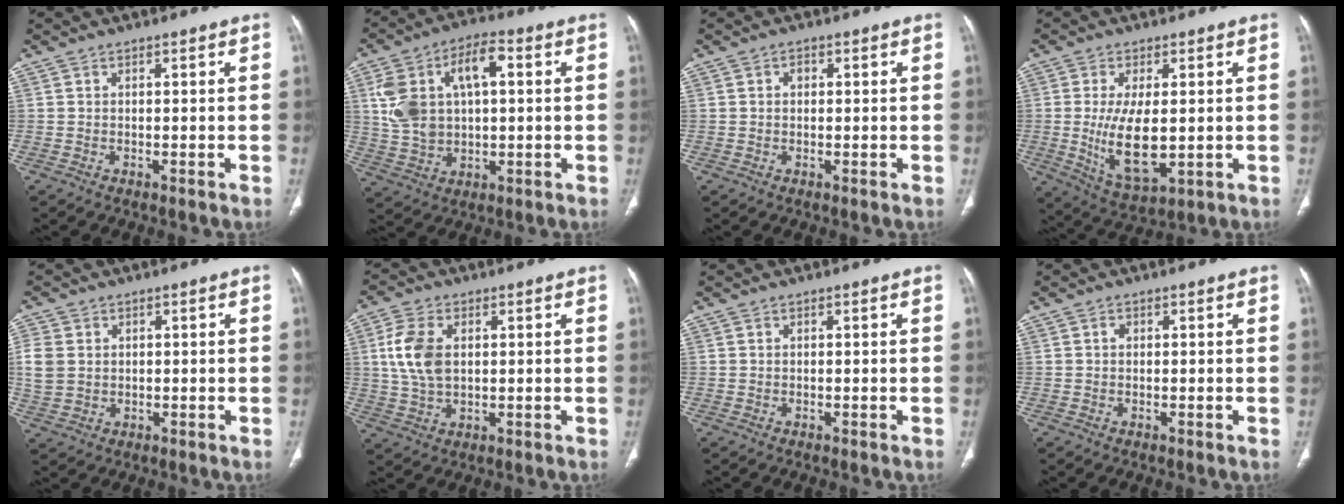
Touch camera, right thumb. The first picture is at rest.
{"total": 14.7, "force": [3.0, 8.6, 11.6], "torque": [-0.206, 0.023, 0.057]}
{"total": 1.1, "force": [0.2, 0.9, 0.7], "torque": [-0.005, 0.004, 0.001]}
{"total": 11.5, "force": [-0.4, 5.3, 10.3], "torque": [-0.185, -0.022, 0.007]}
{"total": 6.4, "force": [0.9, 5.3, 3.6], "torque": [-0.077, 0.000, 0.024]}
{"total": 8.6, "force": [1.5, 5.3, 6.6], "torque": [-0.141, 0.002, 0.034]}
{"total": 0.0}
{"total": 0.7, "force": [0.1, 0.6, 0.4], "torque": [-0.005, 0.002, 0.001]}